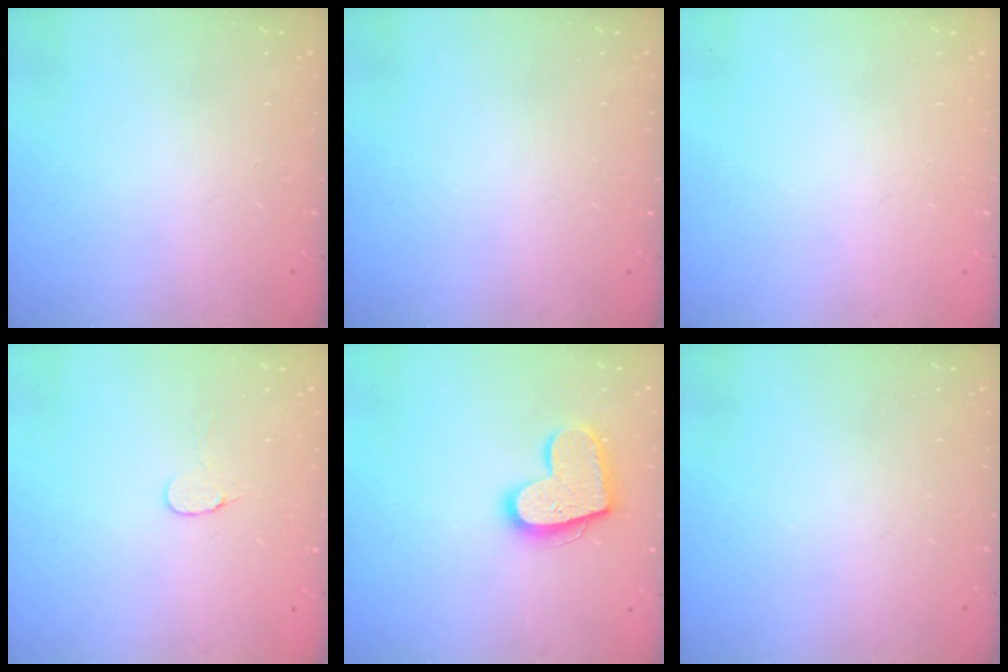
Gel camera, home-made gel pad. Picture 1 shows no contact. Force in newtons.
{"total": 0.0}
{"total": 0.0}
{"total": 4.5, "press": 4.5, "slide": 0.4}
{"total": 14.8, "press": 14.8, "slide": 1.0}
{"total": 0.0}